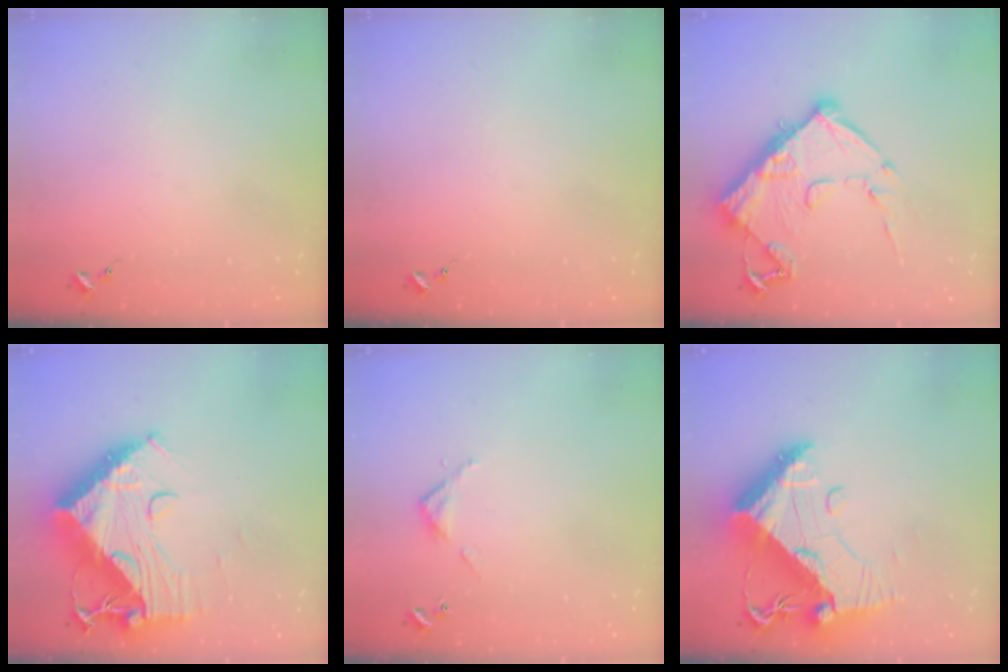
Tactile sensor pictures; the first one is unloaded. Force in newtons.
{"total": 0.0}
{"total": 16.4, "press": 16.4, "slide": 1.4}
{"total": 21.2, "press": 21.1, "slide": 2.0}
{"total": 3.2, "press": 3.2, "slide": 0.2}
{"total": 19.4, "press": 19.3, "slide": 2.1}